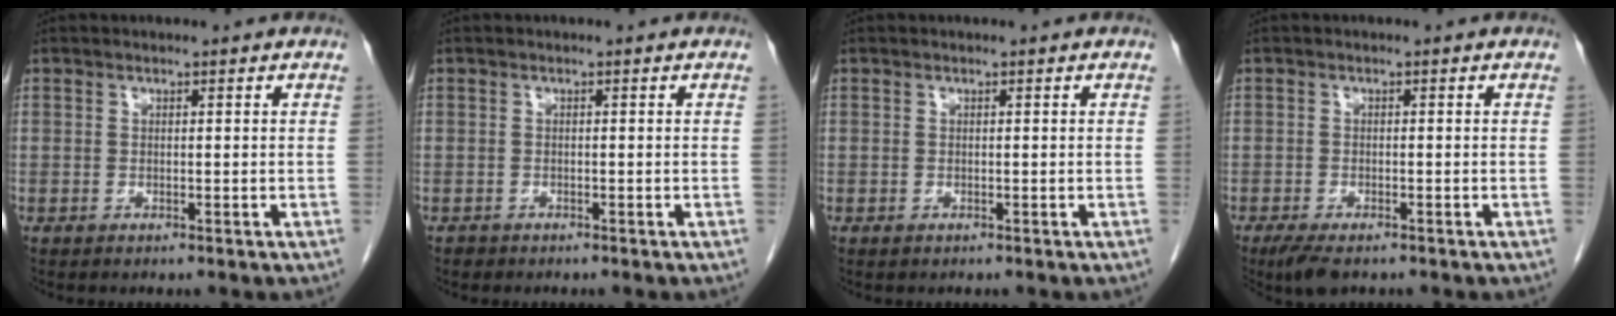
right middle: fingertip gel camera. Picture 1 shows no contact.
{"total": 0.6, "force": [-0.5, 0.4, 0.0], "torque": [-0.007, 0.001, -0.009]}
{"total": 0.0}
{"total": 4.3, "force": [-3.2, 1.4, 2.6], "torque": [-0.048, -0.010, -0.049]}